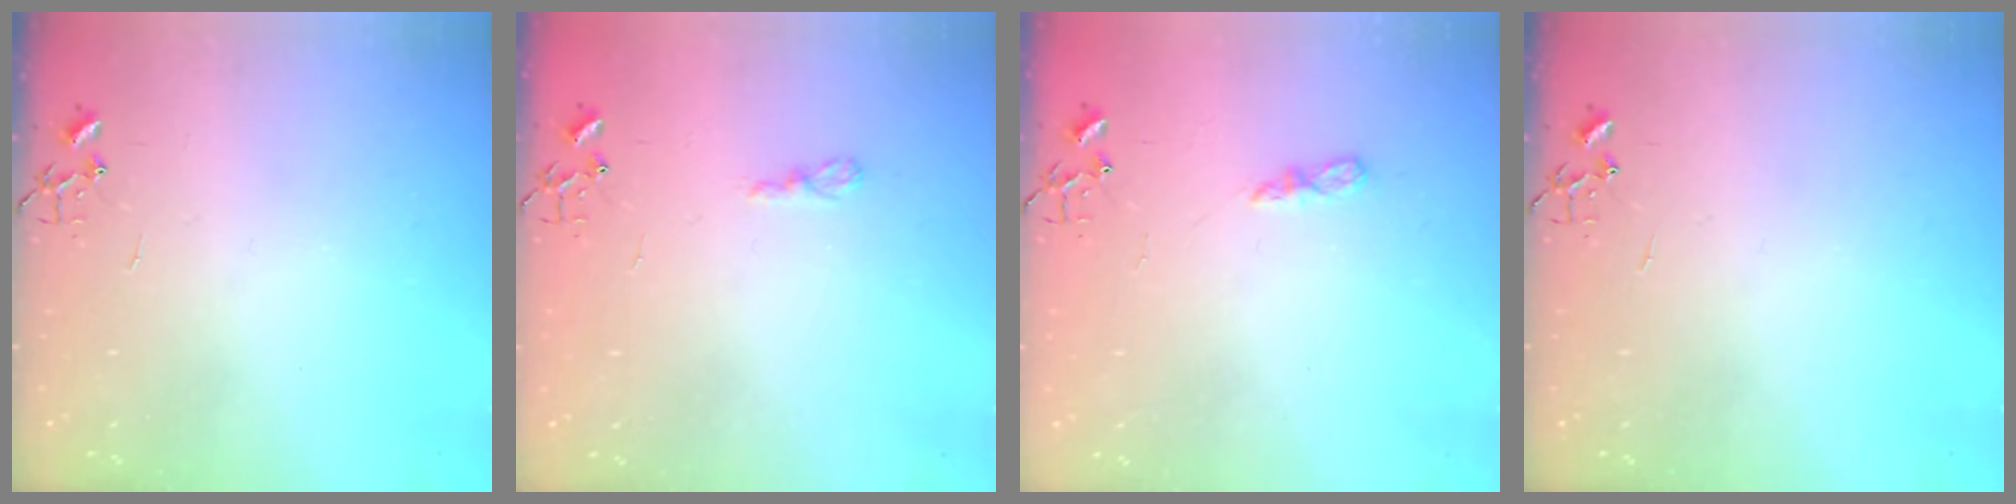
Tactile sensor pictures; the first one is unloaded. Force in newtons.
{"total": 4.4, "press": 4.4, "slide": 0.6}
{"total": 4.6, "press": 4.6, "slide": 0.6}
{"total": 0.0}